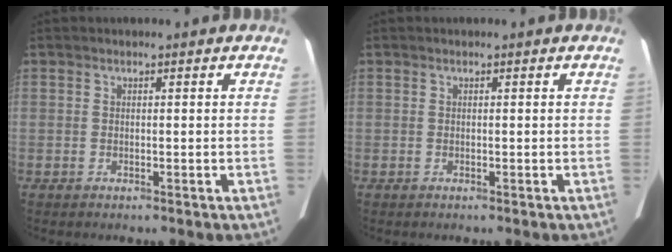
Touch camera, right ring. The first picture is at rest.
{"total": 0.0}